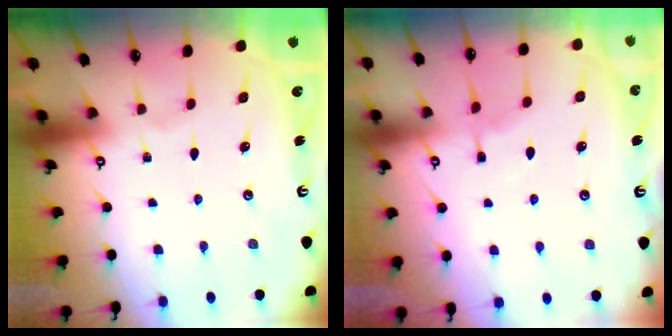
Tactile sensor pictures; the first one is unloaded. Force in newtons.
{"total": 4.7, "press": 4.6, "slide": 0.6}